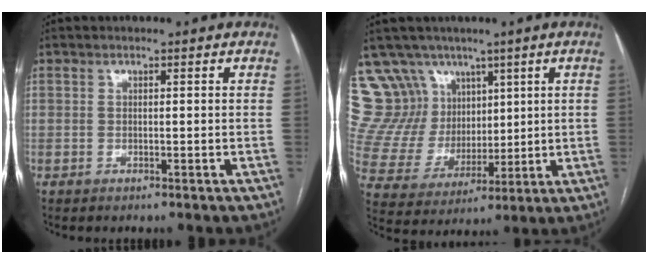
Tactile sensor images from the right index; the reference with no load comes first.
{"total": 12.9, "force": [8.8, 9.3, 1.9], "torque": [-0.052, 0.047, 0.179]}